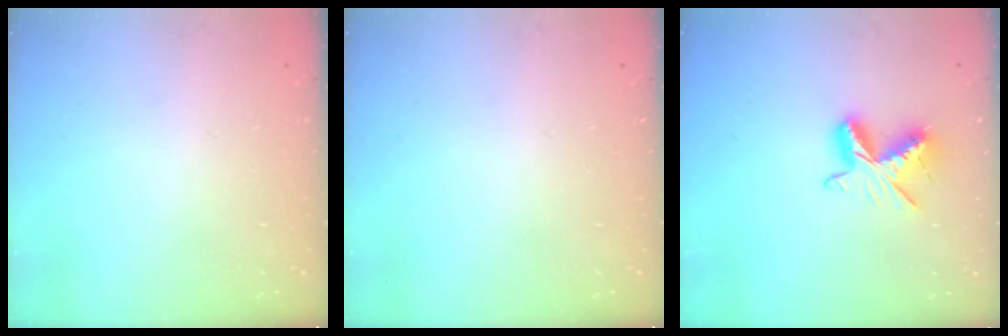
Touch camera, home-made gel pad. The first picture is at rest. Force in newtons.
{"total": 0.0}
{"total": 9.4, "press": 9.4, "slide": 0.5}